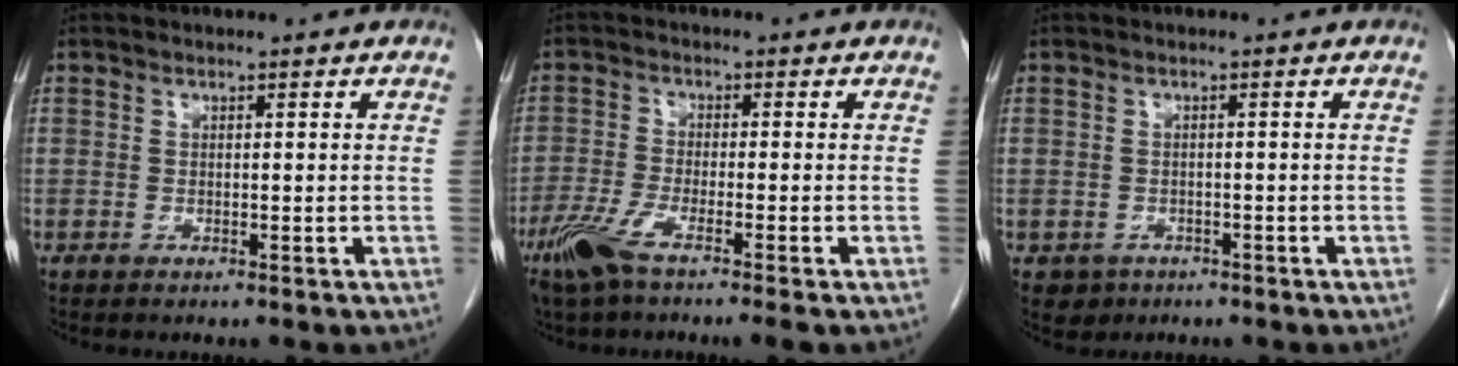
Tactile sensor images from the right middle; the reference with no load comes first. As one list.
[{"total": 6.3, "force": [-4.1, -0.1, 4.7], "torque": [-0.099, -0.016, -0.083]}, {"total": 2.2, "force": [-1.1, 1.9, 0.2], "torque": [-0.006, 0.007, -0.010]}]